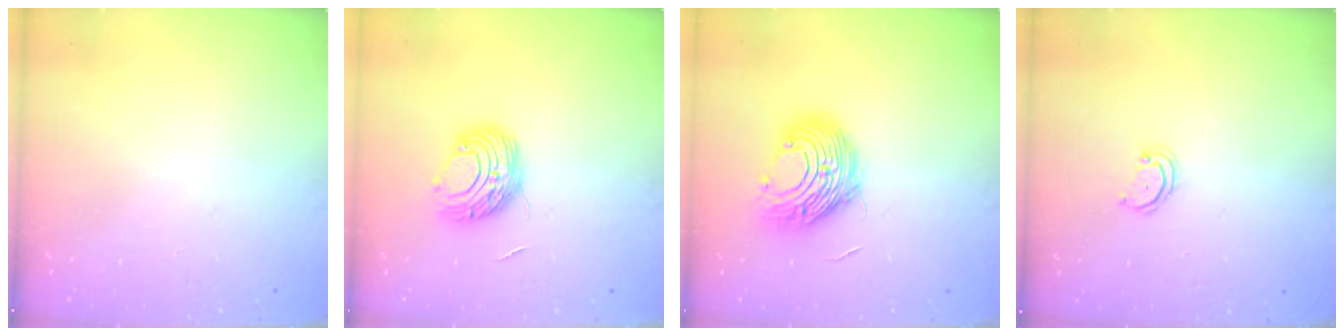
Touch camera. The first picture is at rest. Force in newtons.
{"total": 9.3, "press": 9.3, "slide": 0.5}
{"total": 11.1, "press": 11.1, "slide": 0.9}
{"total": 3.2, "press": 3.2, "slide": 0.2}